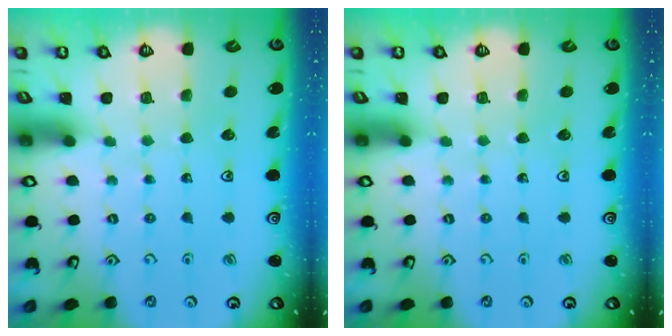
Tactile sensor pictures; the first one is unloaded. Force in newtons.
{"total": 0.0}